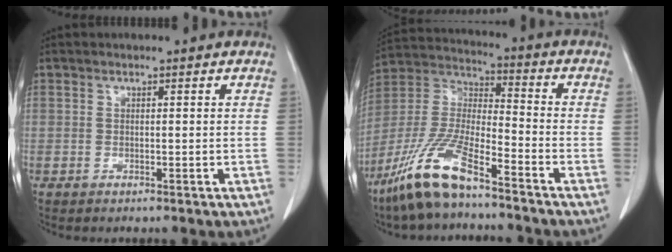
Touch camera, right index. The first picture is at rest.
{"total": 13.3, "force": [-9.6, 2.2, 9.0], "torque": [-0.200, -0.013, -0.187]}